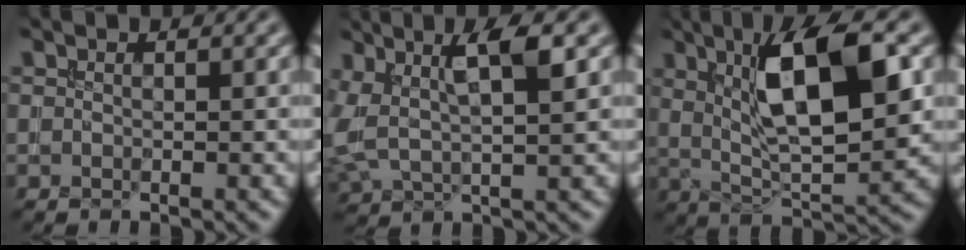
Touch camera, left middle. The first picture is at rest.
{"total": 5.9, "force": [2.0, 2.0, 5.2], "torque": [-0.110, 0.001, 0.036]}
{"total": 9.8, "force": [2.6, 3.1, 8.9], "torque": [-0.144, 0.002, 0.044]}